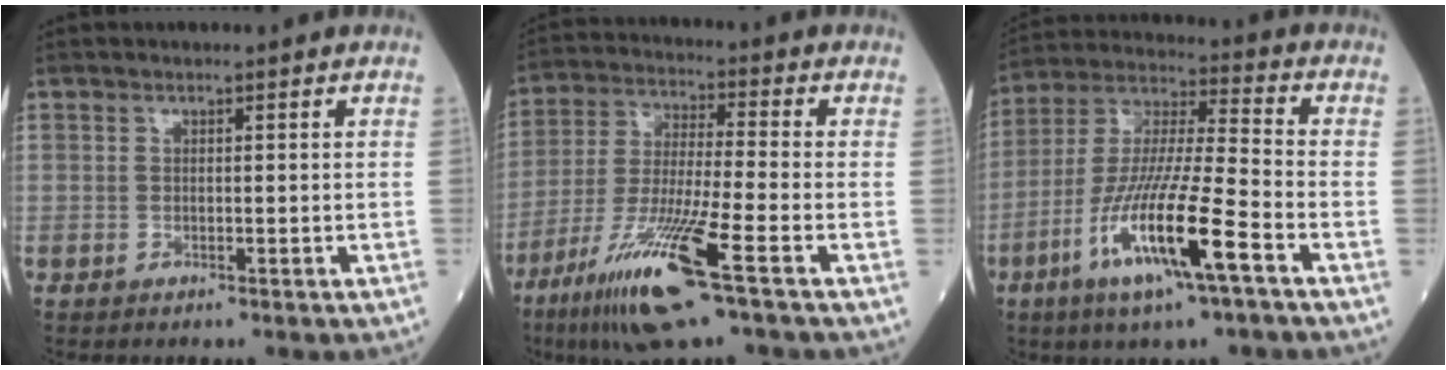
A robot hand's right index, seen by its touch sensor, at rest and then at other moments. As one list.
[{"total": 14.6, "force": [-7.7, 0.1, 12.4], "torque": [-0.251, -0.034, -0.145]}, {"total": 16.0, "force": [-7.2, 0.8, 14.3], "torque": [-0.286, -0.020, -0.135]}]